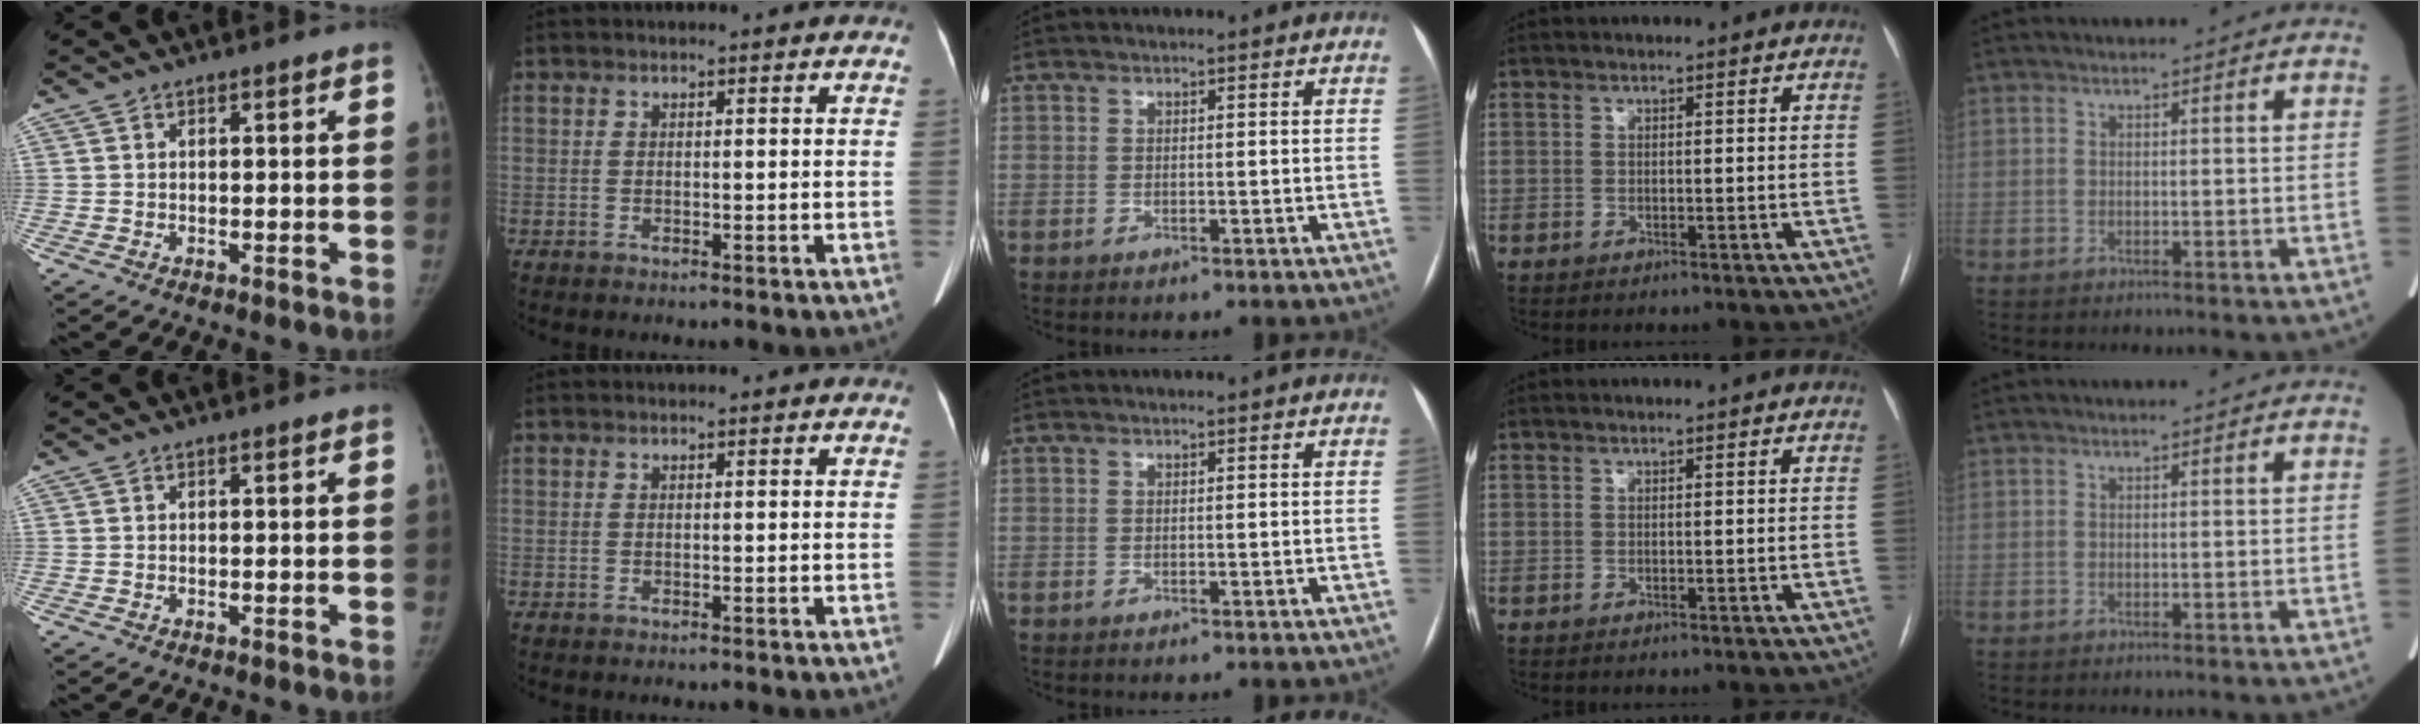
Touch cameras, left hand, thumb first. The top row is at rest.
{}